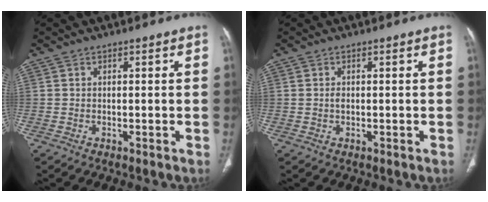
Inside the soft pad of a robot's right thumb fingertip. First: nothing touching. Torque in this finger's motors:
{"motor_torque": [0.98, 0.72, -0.10, 0.00, 0.04]}